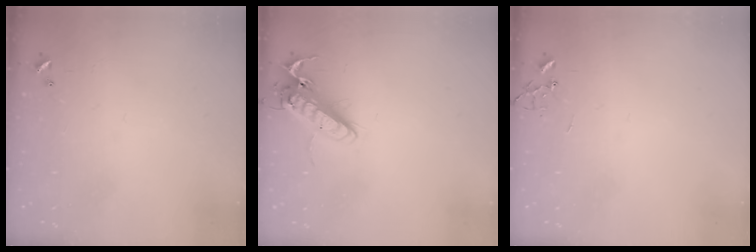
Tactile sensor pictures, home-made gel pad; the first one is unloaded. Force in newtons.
{"total": 13.8, "press": 13.7, "slide": 2.0}
{"total": 0.0}